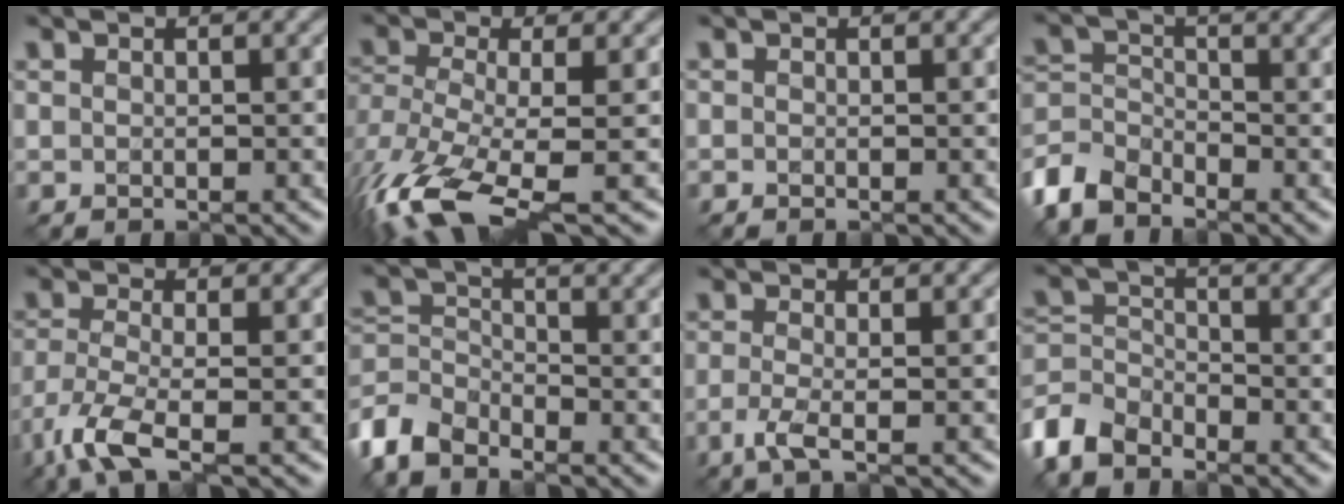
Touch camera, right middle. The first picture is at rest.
{"total": 9.5, "force": [-4.7, 3.6, 7.4], "torque": [-0.171, -0.026, -0.087]}
{"total": 0.0}
{"total": 4.6, "force": [-3.6, 2.1, 2.0], "torque": [-0.046, -0.004, -0.089]}
{"total": 5.2, "force": [-3.0, 1.4, 4.0], "torque": [-0.095, -0.016, -0.068]}
{"total": 4.7, "force": [-3.4, 2.2, 2.4], "torque": [-0.054, -0.004, -0.086]}
{"total": 2.5, "force": [-1.0, 0.6, 2.2], "torque": [-0.048, -0.008, -0.029]}
{"total": 4.8, "force": [-3.6, 2.3, 2.0], "torque": [-0.047, -0.002, -0.090]}